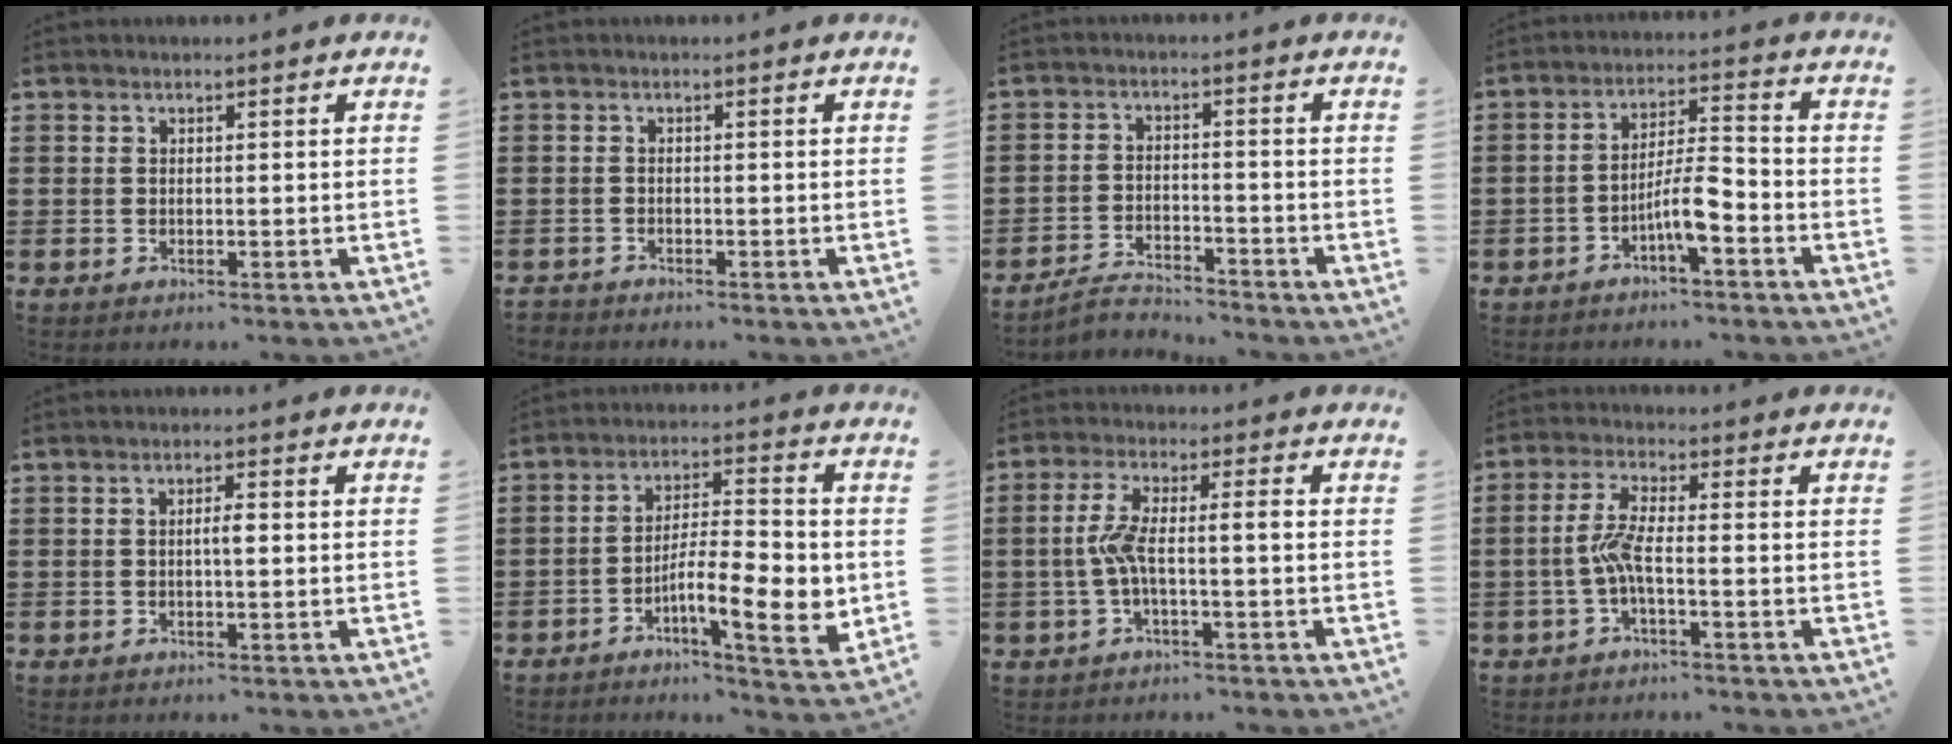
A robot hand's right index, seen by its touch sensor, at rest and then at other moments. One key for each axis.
{"total": 1.2, "fx": -1.1, "fy": 0.4, "fz": -0.1, "tx": -0.001, "ty": 0.004, "tz": -0.027}
{"total": 3.5, "fx": -3.4, "fy": 0.7, "fz": 0.7, "tx": -0.022, "ty": 0.007, "tz": -0.072}
{"total": 6.7, "fx": -3.3, "fy": 1.4, "fz": 5.6, "tx": -0.110, "ty": 0.004, "tz": -0.065}
{"total": 1.9, "fx": -0.1, "fy": 0.4, "fz": 1.9, "tx": -0.036, "ty": 0.001, "tz": -0.004}
{"total": 10.8, "fx": -3.0, "fy": 2.8, "fz": 9.9, "tx": -0.164, "ty": -0.004, "tz": -0.051}
{"total": 5.5, "fx": -1.0, "fy": 0.9, "fz": 5.3, "tx": -0.111, "ty": -0.003, "tz": -0.025}
{"total": 4.5, "fx": -1.6, "fy": 0.8, "fz": 4.2, "tx": -0.097, "ty": -0.005, "tz": -0.037}